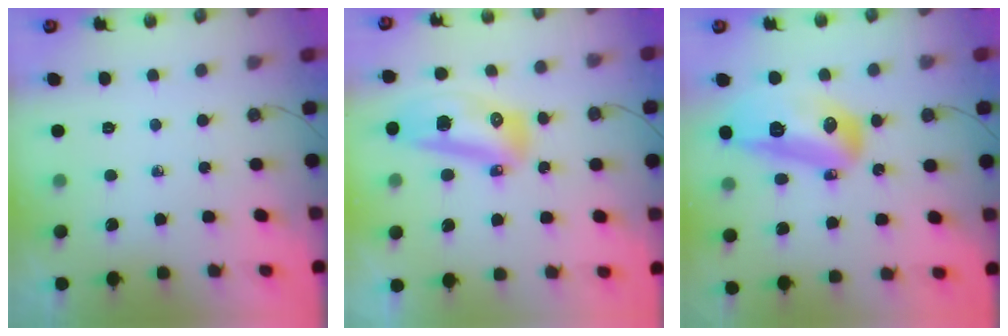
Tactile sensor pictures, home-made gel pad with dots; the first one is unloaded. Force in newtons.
{"total": 13.5, "press": 13.4, "slide": 1.6}
{"total": 15.6, "press": 15.5, "slide": 1.6}